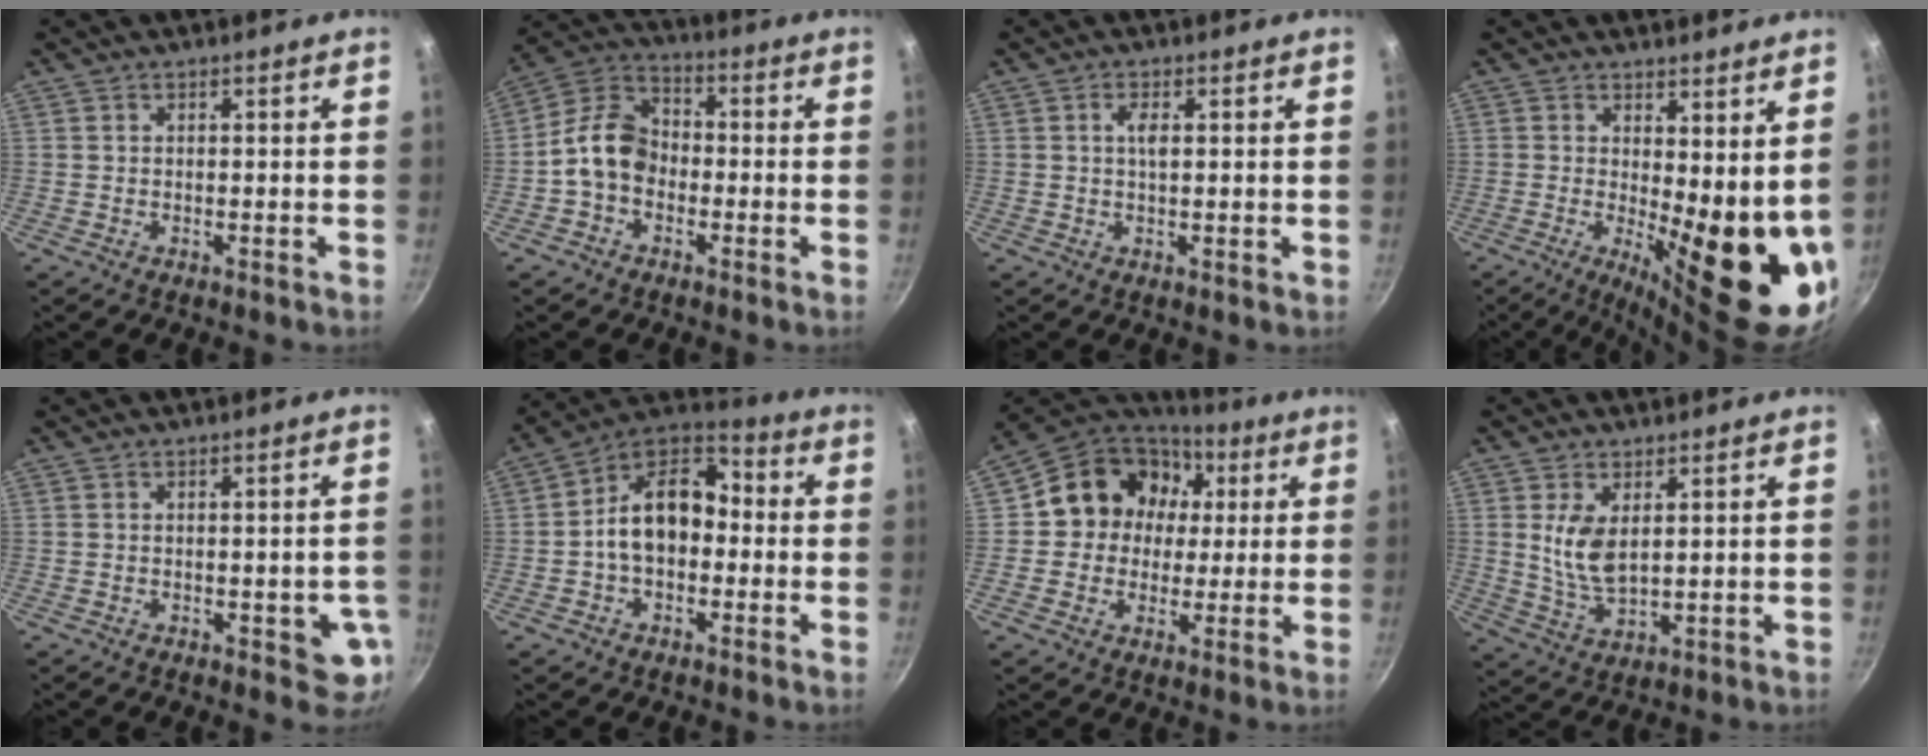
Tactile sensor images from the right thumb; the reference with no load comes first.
{"total": 10.1, "force": [-1.9, 7.5, 6.5], "torque": [-0.094, 0.035, -0.059]}
{"total": 2.5, "force": [0.6, 1.0, 2.2], "torque": [-0.039, 0.003, 0.009]}
{"total": 15.5, "force": [1.3, 5.8, 14.3], "torque": [-0.153, -0.038, 0.031]}
{"total": 5.9, "force": [-1.5, 2.7, 5.0], "torque": [-0.034, 0.003, -0.016]}
{"total": 14.2, "force": [-0.9, 9.9, 10.2], "torque": [-0.127, 0.051, -0.038]}
{"total": 15.7, "force": [2.8, 13.7, 7.0], "torque": [-0.085, 0.025, 0.029]}
{"total": 7.4, "force": [2.0, 4.0, 5.9], "torque": [-0.110, -0.023, 0.046]}